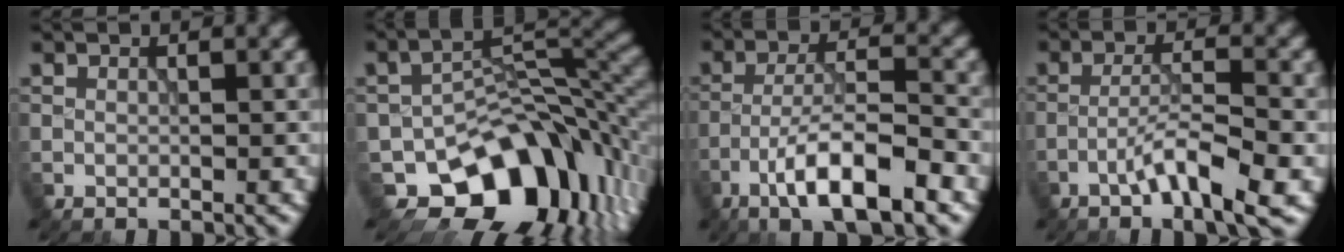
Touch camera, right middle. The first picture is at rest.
{"total": 11.8, "force": [-6.2, 7.1, 7.1], "torque": [-0.091, -0.010, -0.107]}
{"total": 8.5, "force": [-4.8, 2.0, 6.6], "torque": [-0.108, 0.010, -0.085]}
{"total": 5.3, "force": [-2.7, 0.7, 4.5], "torque": [-0.077, 0.009, -0.053]}